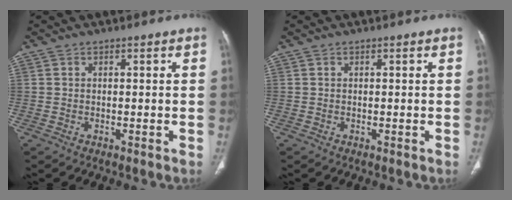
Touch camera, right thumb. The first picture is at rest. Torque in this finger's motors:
{"motor_torque": [-0.01, 0.00, -0.06, 0.06, 0.01]}